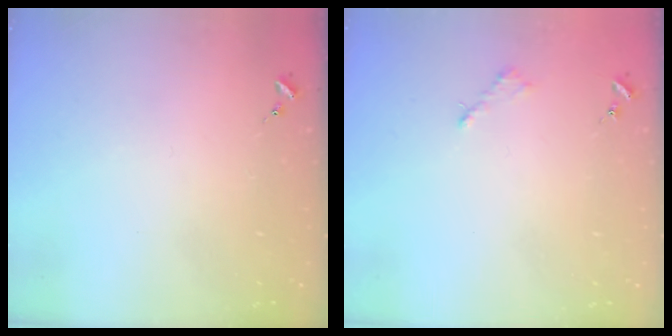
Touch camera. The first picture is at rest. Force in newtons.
{"total": 2.6, "press": 2.5, "slide": 0.3}